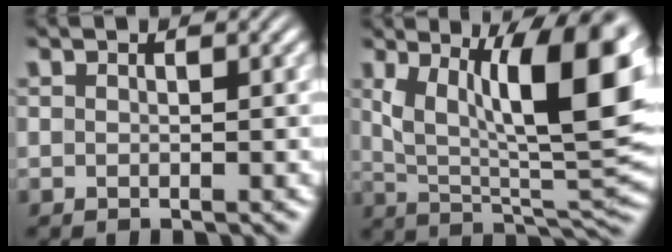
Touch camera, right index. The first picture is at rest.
{"total": 13.7, "force": [3.2, 6.5, 11.6], "torque": [-0.171, -0.022, 0.063]}